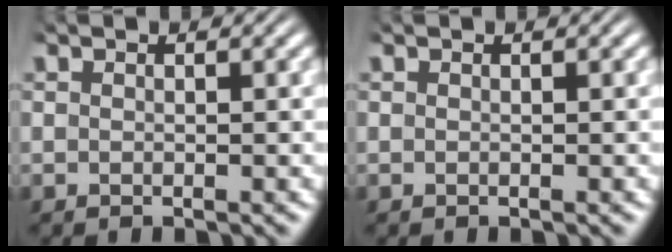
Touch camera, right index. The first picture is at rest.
{"total": 0.0}